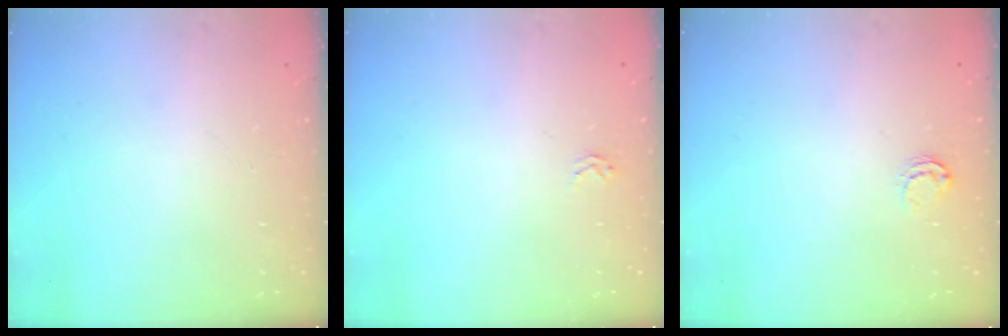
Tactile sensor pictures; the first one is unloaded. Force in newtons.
{"total": 1.6, "press": 1.6, "slide": 0.2}
{"total": 3.9, "press": 3.9, "slide": 0.2}